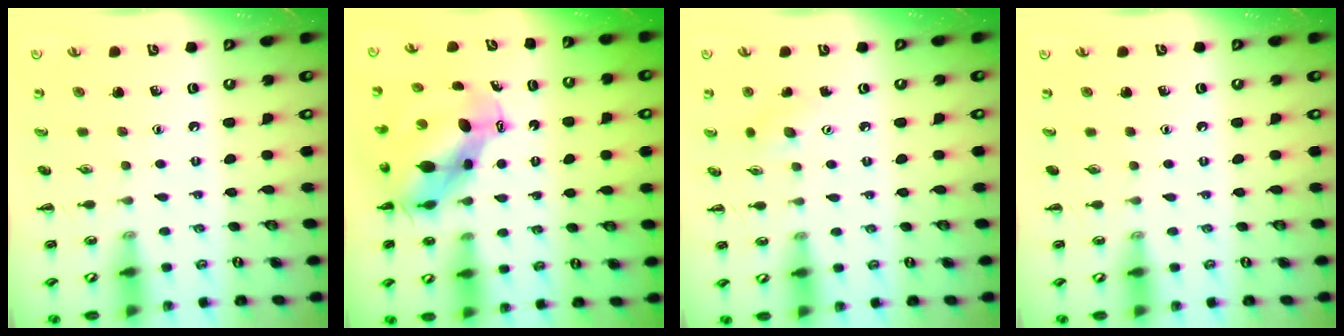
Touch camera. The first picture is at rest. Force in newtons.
{"total": 8.5, "press": 8.3, "slide": 1.7}
{"total": 5.6, "press": 5.4, "slide": 1.6}
{"total": 0.0}